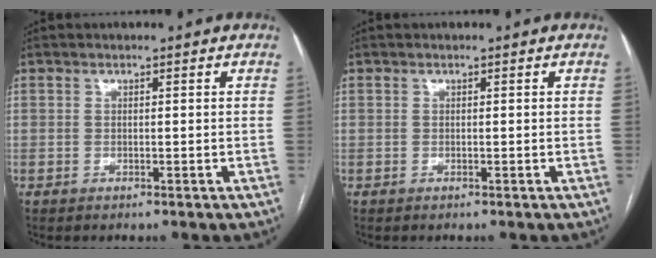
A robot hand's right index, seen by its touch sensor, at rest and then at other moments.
{"total": 0.0}